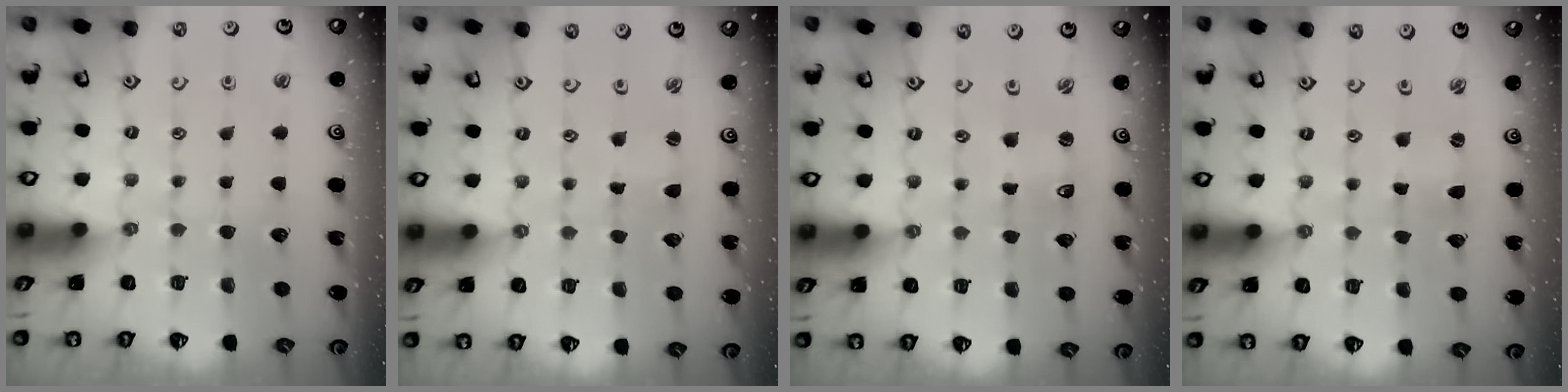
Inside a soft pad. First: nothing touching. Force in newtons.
{"total": 1.8, "press": 1.8, "slide": 0.3}
{"total": 0.0}
{"total": 0.0}